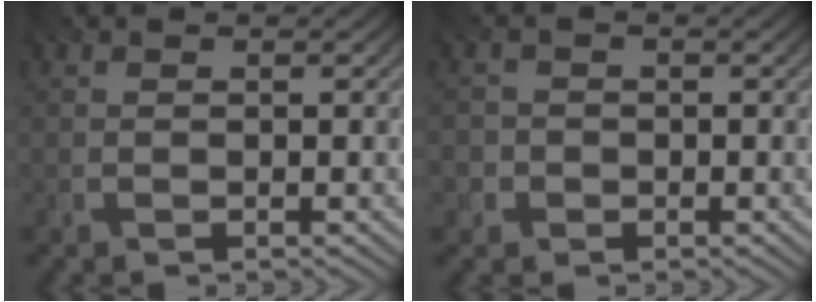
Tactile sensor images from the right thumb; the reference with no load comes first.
{"total": 2.0, "force": [-1.2, 1.7, -0.3], "torque": [0.006, -0.005, -0.030]}